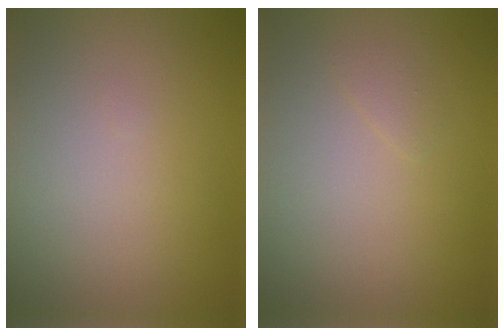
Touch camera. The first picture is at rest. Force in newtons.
{"total": 0.7, "press": 0.7, "slide": 0.1}